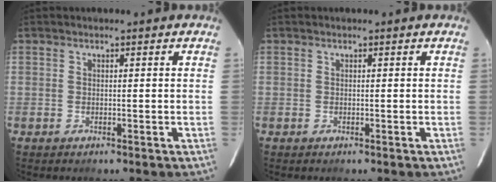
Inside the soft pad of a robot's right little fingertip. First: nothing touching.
{"total": 0.0}